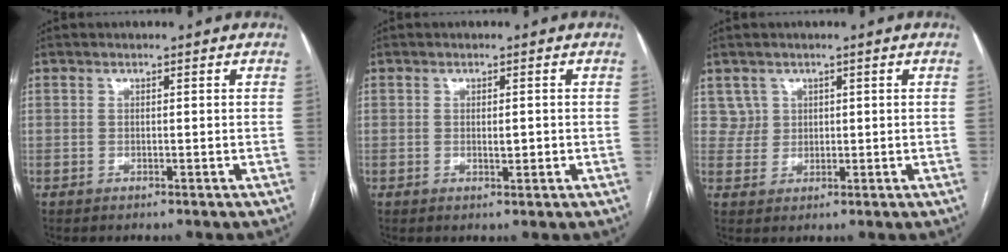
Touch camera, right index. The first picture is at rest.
{"total": 1.4, "force": [-0.1, 0.4, 1.4], "torque": [-0.023, -0.002, 0.000]}
{"total": 2.7, "force": [1.4, 2.3, -0.3], "torque": [0.019, 0.006, 0.020]}